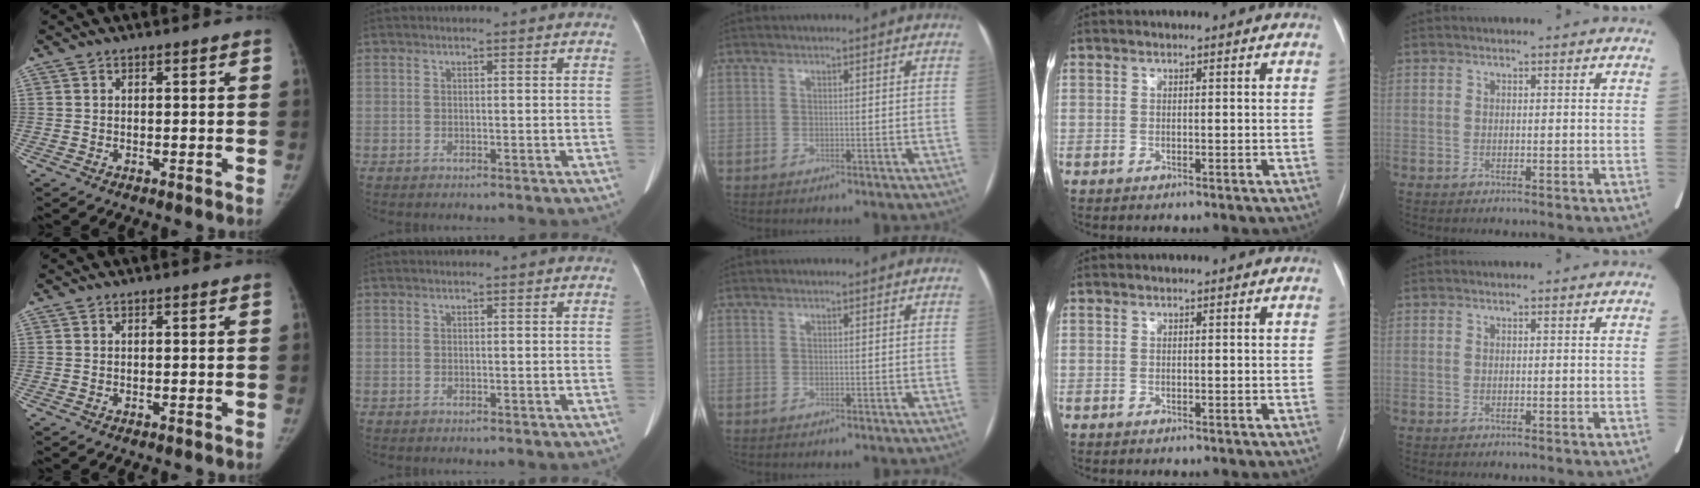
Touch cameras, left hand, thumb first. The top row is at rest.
{}